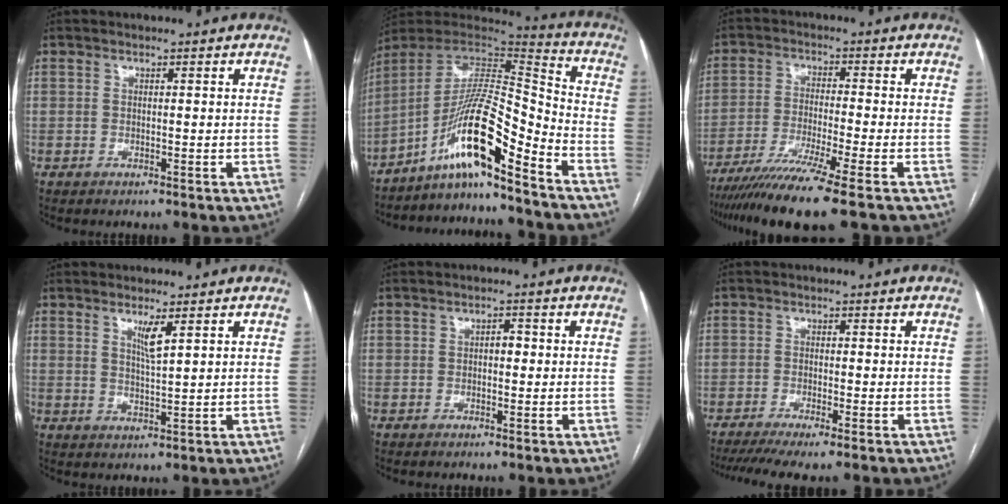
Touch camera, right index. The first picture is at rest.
{"total": 15.1, "force": [-10.1, 0.4, 11.2], "torque": [-0.203, 0.013, -0.180]}
{"total": 10.9, "force": [-8.1, -1.9, 6.9], "torque": [-0.115, -0.036, -0.136]}
{"total": 3.1, "force": [1.7, -0.1, 2.6], "torque": [-0.050, -0.010, 0.033]}
{"total": 1.4, "force": [0.0, 0.8, 1.2], "torque": [-0.014, 0.005, -0.002]}
{"total": 6.7, "force": [-5.2, -0.1, 4.2], "torque": [-0.067, -0.011, -0.085]}